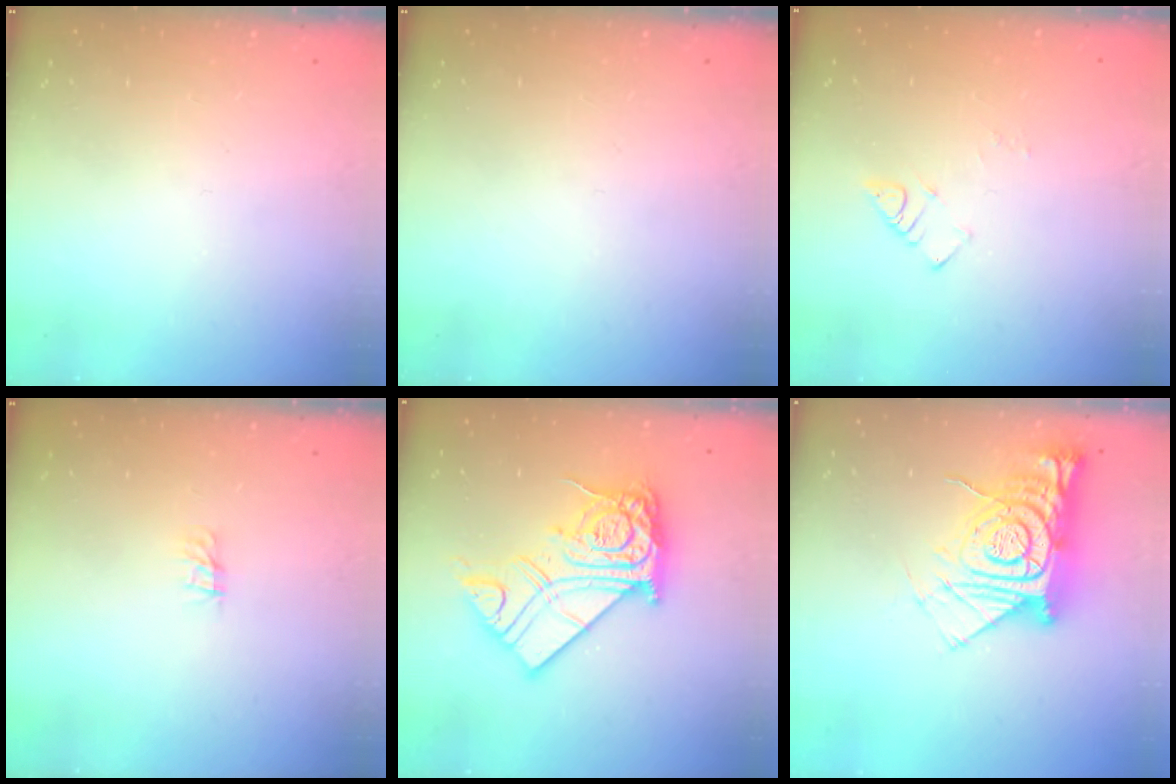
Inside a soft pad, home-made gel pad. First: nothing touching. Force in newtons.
{"total": 0.0}
{"total": 4.0, "press": 4.0, "slide": 0.4}
{"total": 0.0}
{"total": 19.5, "press": 19.4, "slide": 1.6}
{"total": 17.8, "press": 17.7, "slide": 1.6}